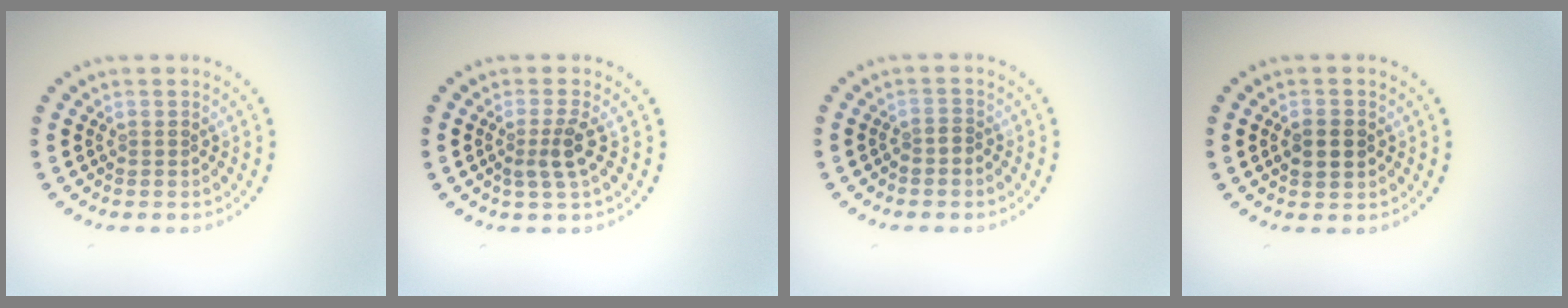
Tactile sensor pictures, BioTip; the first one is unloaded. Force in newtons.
{"total": 2.3, "press": 1.7, "slide": 1.5}
{"total": 0.7, "press": 0.4, "slide": 0.6}
{"total": 2.6, "press": 2.6, "slide": 0.1}